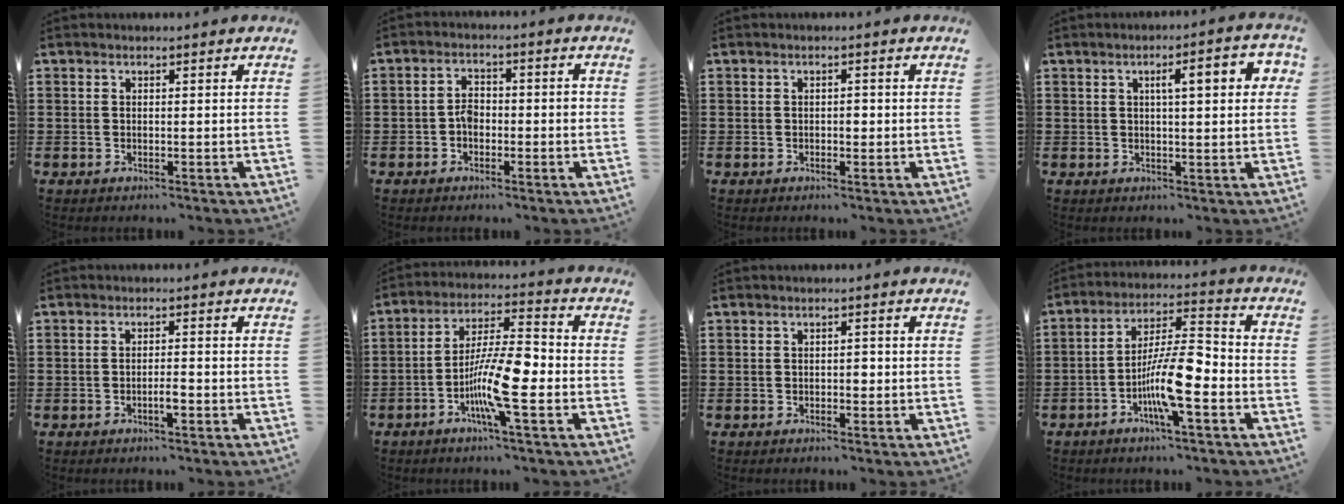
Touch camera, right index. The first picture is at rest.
{"total": 3.2, "force": [-0.8, 2.0, 2.3], "torque": [-0.045, 0.005, -0.018]}
{"total": 1.1, "force": [-0.1, 0.6, 0.9], "torque": [-0.017, 0.003, -0.002]}
{"total": 5.1, "force": [1.3, 1.1, 4.8], "torque": [-0.077, 0.003, 0.014]}
{"total": 2.3, "force": [-0.9, 0.4, 2.0], "torque": [-0.036, 0.003, -0.017]}
{"total": 10.8, "force": [-3.2, 2.2, 10.1], "torque": [-0.200, -0.006, -0.064]}
{"total": 1.3, "force": [-0.1, 0.7, 1.0], "torque": [-0.018, 0.004, -0.004]}
{"total": 10.6, "force": [-3.7, 2.4, 9.6], "torque": [-0.192, -0.005, -0.071]}